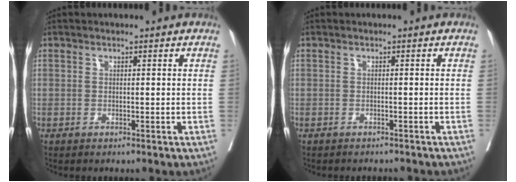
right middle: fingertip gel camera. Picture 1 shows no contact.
{"total": 2.9, "force": [-2.7, 0.9, 0.5], "torque": [-0.006, -0.002, -0.032]}